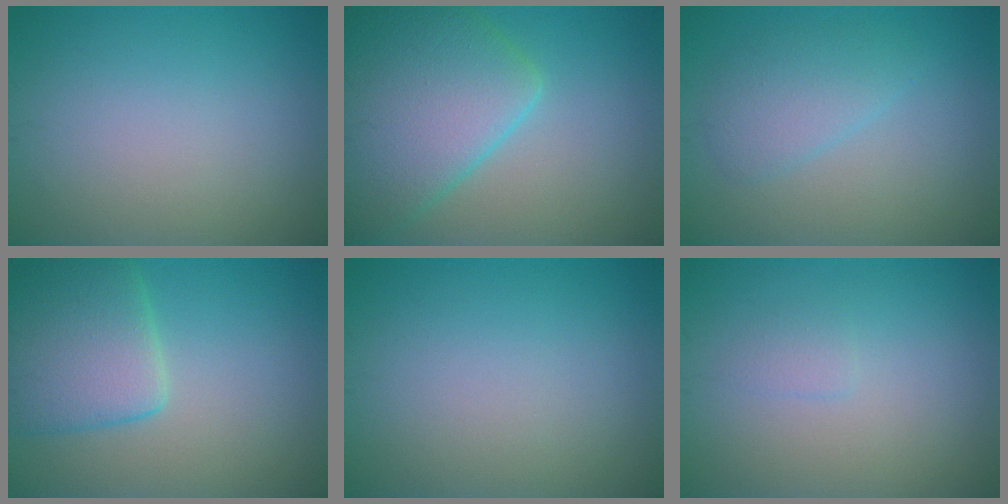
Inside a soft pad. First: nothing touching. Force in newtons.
{"total": 9.5, "press": 9.4, "slide": 0.4}
{"total": 2.9, "press": 2.9, "slide": 0.2}
{"total": 6.0, "press": 5.9, "slide": 0.6}
{"total": 0.0}
{"total": 0.9, "press": 0.9, "slide": 0.1}